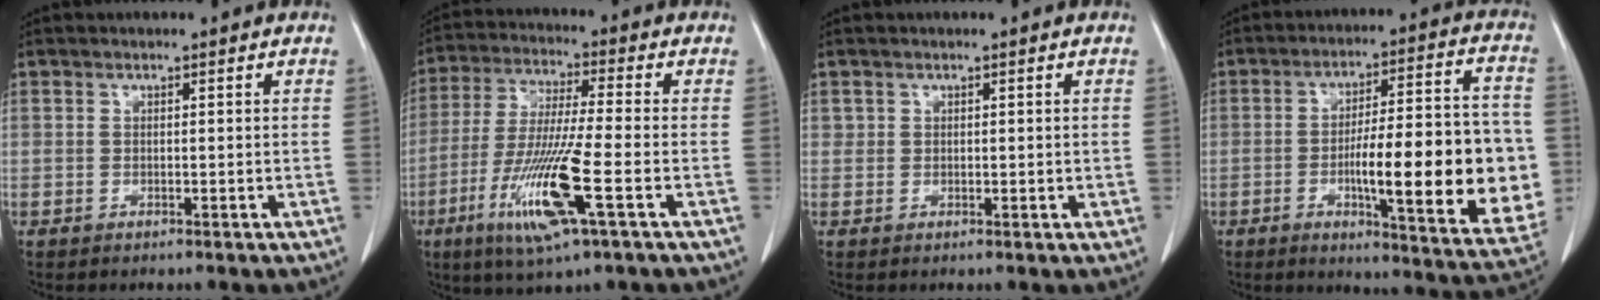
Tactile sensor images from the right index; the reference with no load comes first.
{"total": 13.8, "force": [-5.1, 0.3, 12.8], "torque": [-0.265, -0.026, -0.097]}
{"total": 1.0, "force": [0.4, 0.9, 0.3], "torque": [0.006, 0.002, 0.006]}
{"total": 21.4, "force": [-3.7, 4.0, 20.8], "torque": [-0.243, 0.016, -0.040]}